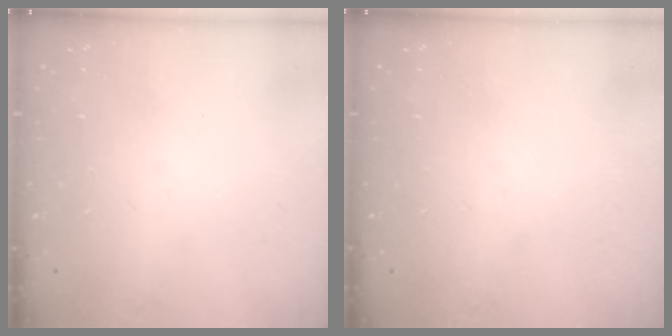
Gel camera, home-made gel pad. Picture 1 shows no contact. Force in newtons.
{"total": 0.0}